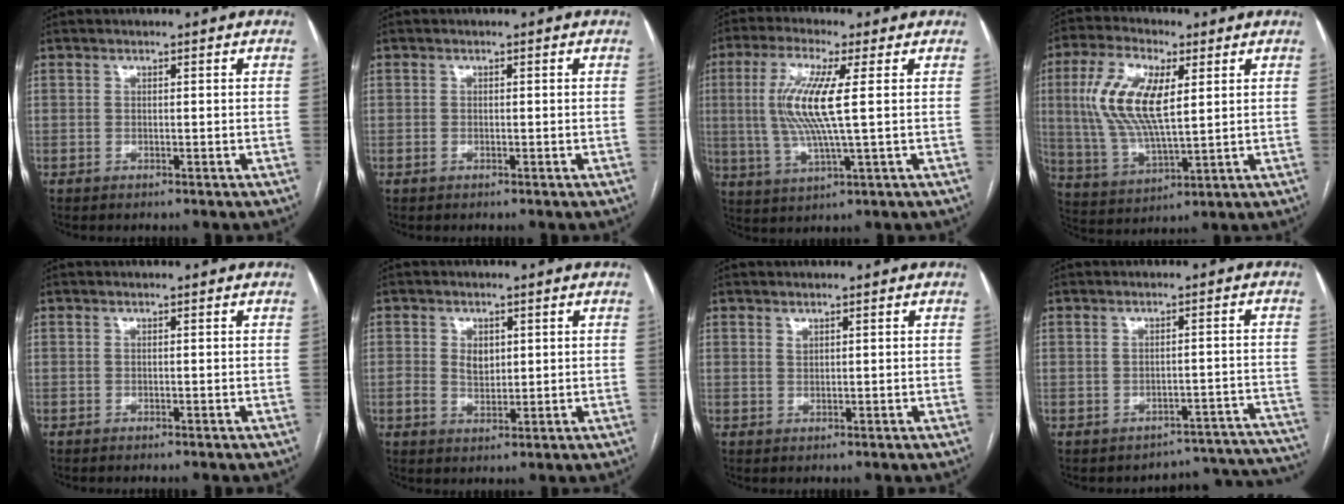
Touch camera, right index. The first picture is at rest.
{"total": 0.7, "force": [-0.3, 0.5, 0.5], "torque": [-0.010, 0.000, -0.004]}
{"total": 10.5, "force": [1.3, 0.5, 10.4], "torque": [-0.227, 0.002, 0.025]}
{"total": 13.3, "force": [3.2, 4.6, 12.1], "torque": [-0.264, 0.010, 0.063]}
{"total": 0.5, "force": [-0.5, 0.0, 0.2], "torque": [0.001, 0.000, -0.007]}
{"total": 3.6, "force": [0.7, 2.5, 2.5], "torque": [-0.046, 0.004, 0.018]}
{"total": 0.7, "force": [0.6, 0.3, 0.3], "torque": [-0.005, -0.003, 0.011]}
{"total": 13.3, "force": [-13.0, 2.8, -0.1], "torque": [0.018, 0.040, -0.134]}